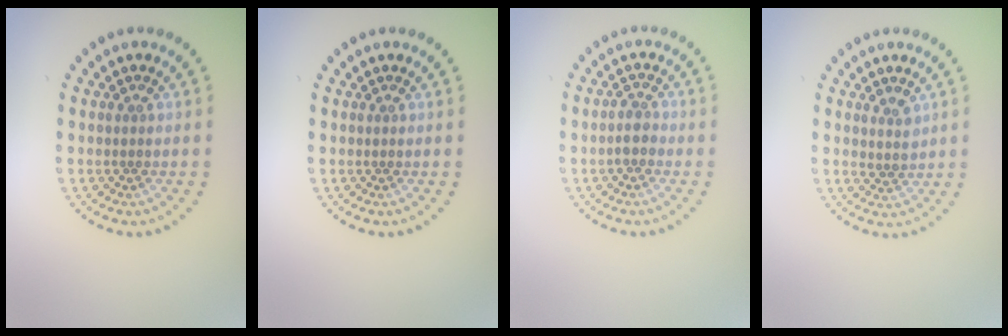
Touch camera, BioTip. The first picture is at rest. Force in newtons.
{"total": 0.0}
{"total": 1.5, "press": 1.4, "slide": 0.6}
{"total": 1.7, "press": 1.4, "slide": 0.8}